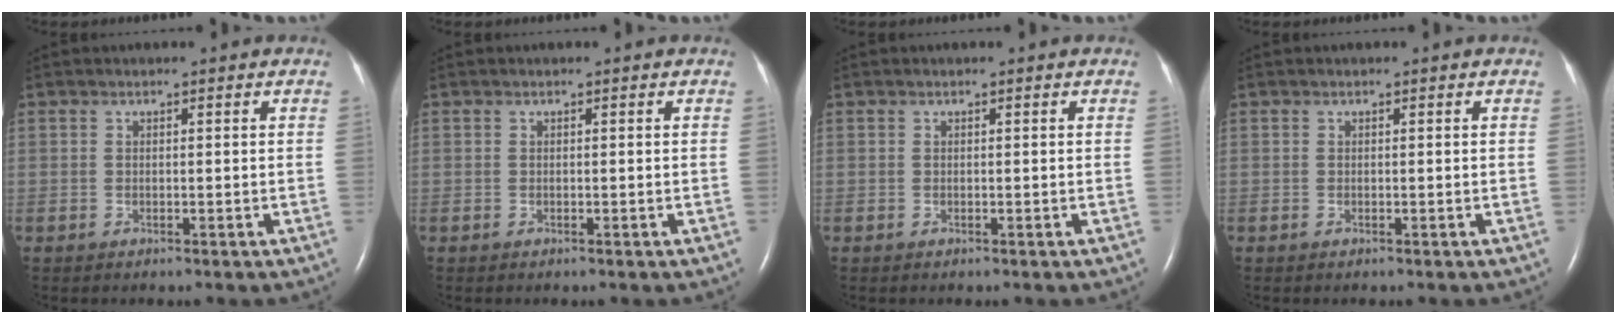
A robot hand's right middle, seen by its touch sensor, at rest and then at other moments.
{"total": 0.0}
{"total": 0.0}
{"total": 0.0}